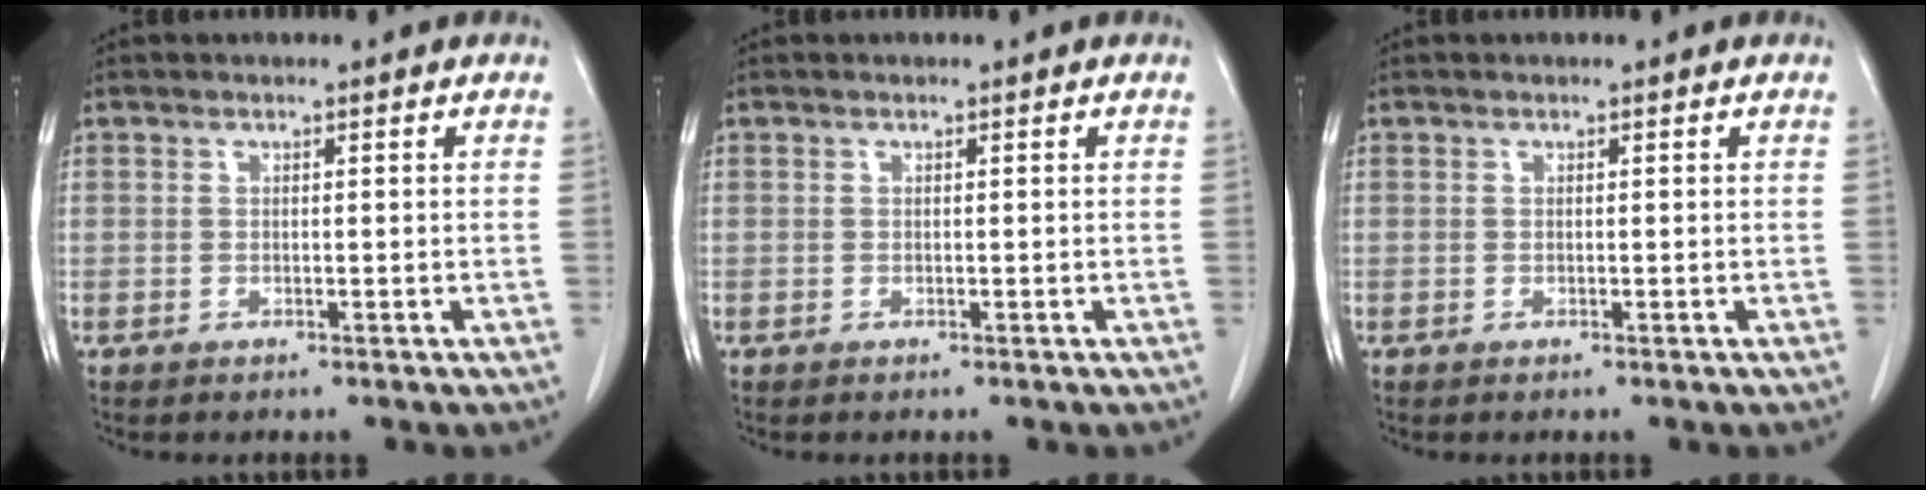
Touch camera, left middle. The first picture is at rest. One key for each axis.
{"total": 0.0}
{"total": 0.0}